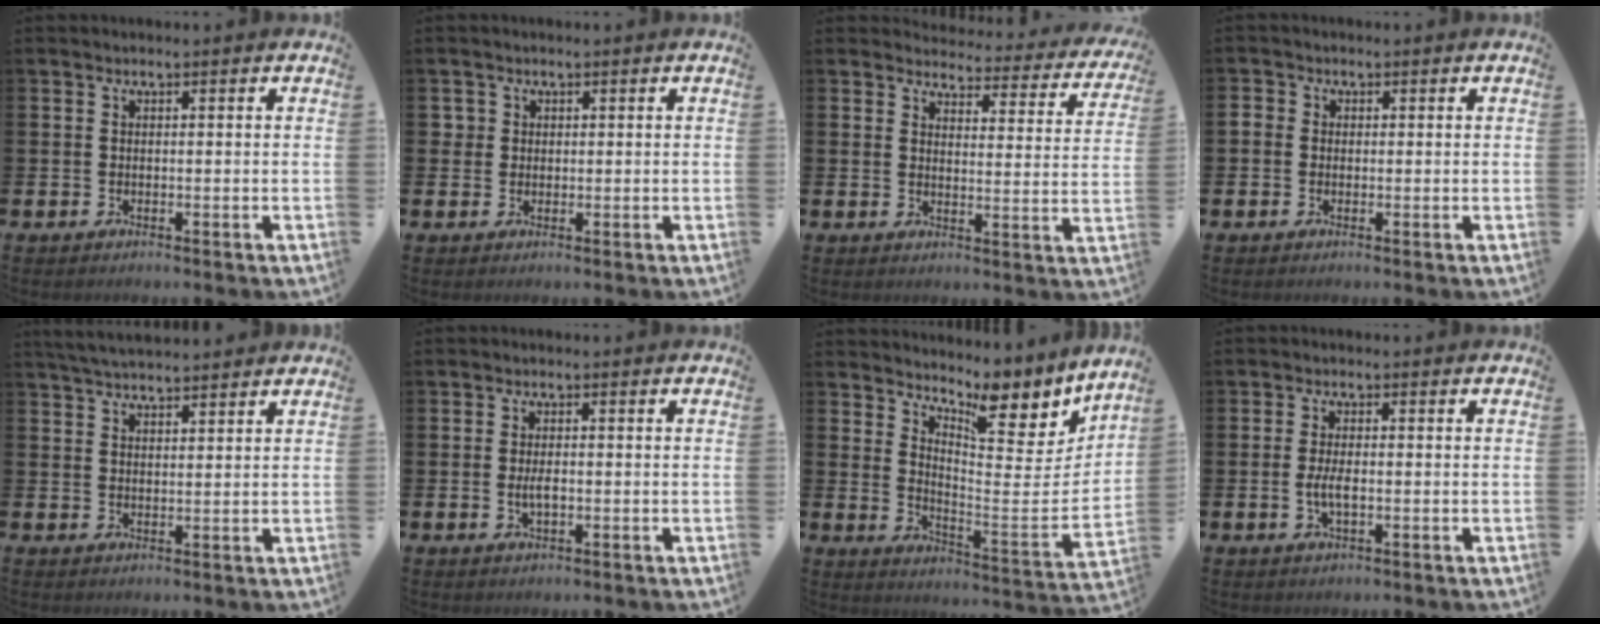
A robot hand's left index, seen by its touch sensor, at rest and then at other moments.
{"total": 1.7, "force": [0.9, 1.4, 0.2], "torque": [0.007, 0.004, 0.013]}
{"total": 3.6, "force": [3.5, 0.9, 0.4], "torque": [-0.009, -0.038, 0.052]}
{"total": 1.1, "force": [0.0, 1.1, 0.3], "torque": [0.001, 0.003, -0.004]}
{"total": 4.2, "force": [4.0, 0.4, 0.9], "torque": [-0.026, -0.015, 0.075]}
{"total": 2.2, "force": [-0.1, 1.0, 1.9], "torque": [-0.030, -0.002, -0.005]}
{"total": 8.4, "force": [7.6, 2.0, 3.1], "torque": [-0.041, -0.080, 0.122]}
{"total": 2.8, "force": [-0.3, 1.1, 2.6], "torque": [-0.039, -0.003, -0.008]}